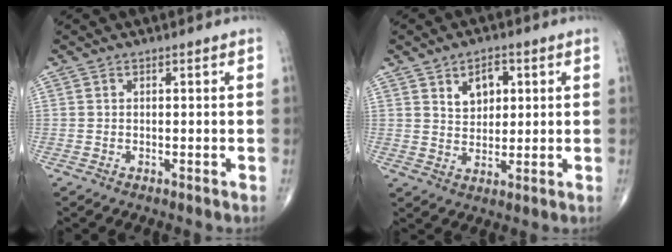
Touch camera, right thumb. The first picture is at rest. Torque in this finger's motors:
{"motor_torque": [0.04, 0.16, -0.04, 0.03, 0.10]}